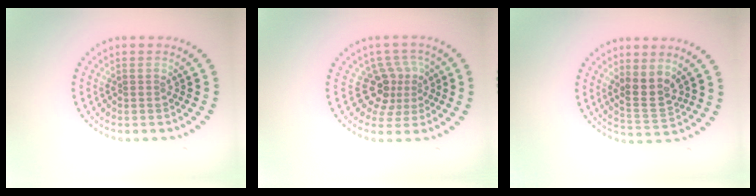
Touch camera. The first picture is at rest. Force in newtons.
{"total": 3.5, "press": 2.4, "slide": 2.5}
{"total": 2.9, "press": 2.6, "slide": 1.3}